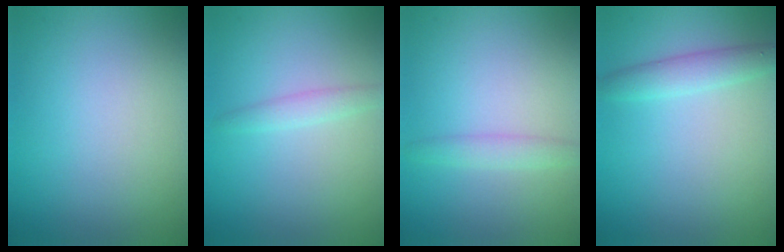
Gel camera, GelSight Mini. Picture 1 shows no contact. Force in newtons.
{"total": 1.3, "press": 1.3, "slide": 0.1}
{"total": 1.6, "press": 1.6, "slide": 0.1}
{"total": 2.4, "press": 2.4, "slide": 0.1}